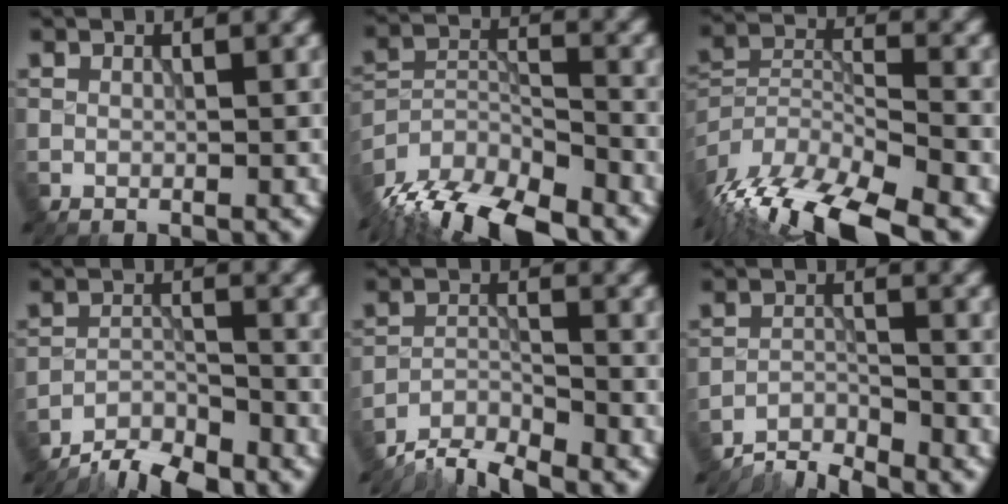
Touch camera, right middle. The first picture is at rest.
{"total": 11.1, "force": [-9.1, 3.5, 5.4], "torque": [-0.109, -0.014, -0.161]}
{"total": 13.7, "force": [-10.0, 4.7, 8.0], "torque": [-0.162, -0.011, -0.161]}
{"total": 5.2, "force": [-4.8, 1.2, 1.8], "torque": [-0.029, -0.003, -0.091]}
{"total": 4.4, "force": [-4.1, 0.7, 1.3], "torque": [-0.024, -0.002, -0.086]}
{"total": 3.5, "force": [-3.4, 0.3, 0.6], "torque": [-0.011, -0.001, -0.075]}